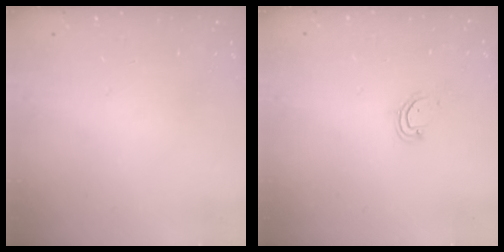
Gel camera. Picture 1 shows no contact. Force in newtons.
{"total": 3.6, "press": 3.6, "slide": 0.2}